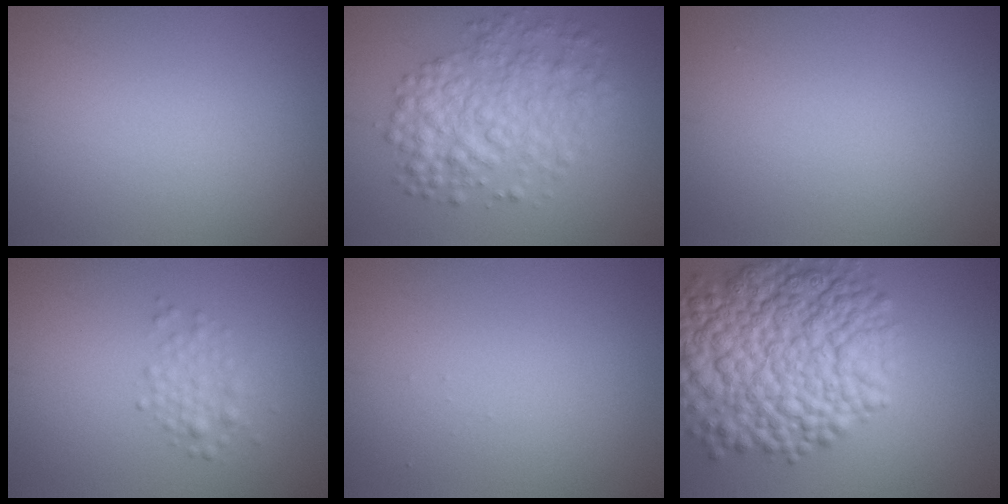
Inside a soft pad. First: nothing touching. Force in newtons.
{"total": 5.6, "press": 5.6, "slide": 0.1}
{"total": 0.0}
{"total": 1.8, "press": 1.8, "slide": 0.1}
{"total": 0.0}
{"total": 13.0, "press": 12.9, "slide": 0.4}